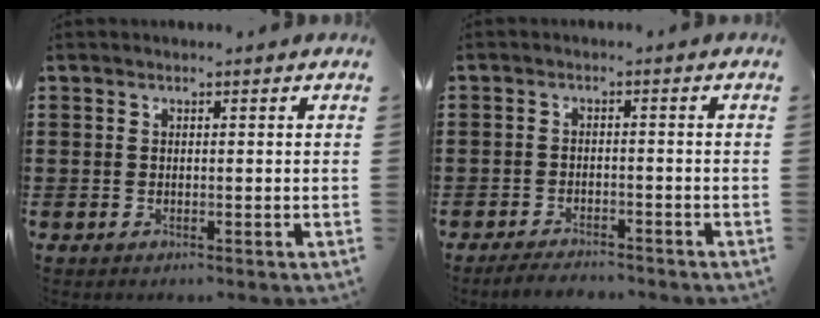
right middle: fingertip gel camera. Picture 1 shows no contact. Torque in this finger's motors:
{"motor_torque": [2.14, 0.00, 0.04, -0.01]}